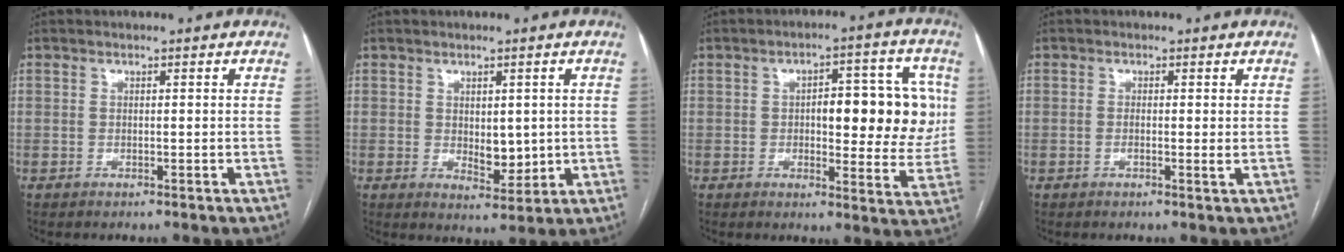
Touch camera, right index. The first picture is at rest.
{"total": 4.8, "force": [0.1, 2.5, 4.1], "torque": [-0.060, -0.008, 0.012]}
{"total": 12.9, "force": [1.4, 4.8, 11.9], "torque": [-0.137, 0.020, 0.023]}
{"total": 1.7, "force": [-0.1, 0.2, 1.6], "torque": [-0.028, -0.002, -0.002]}